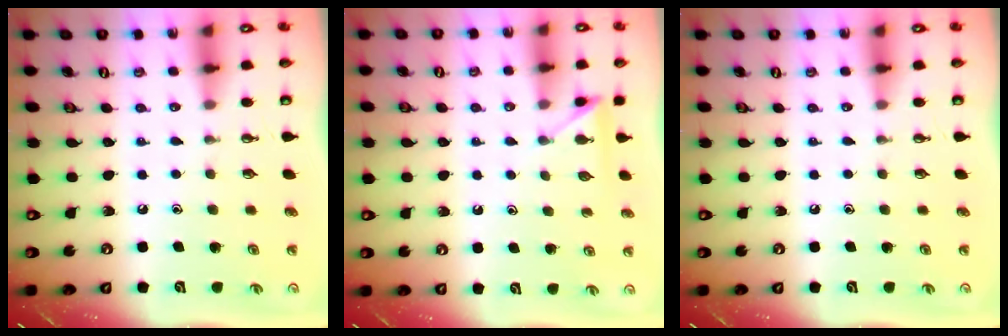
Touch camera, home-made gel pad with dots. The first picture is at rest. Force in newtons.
{"total": 4.4, "press": 4.4, "slide": 0.3}
{"total": 0.0}